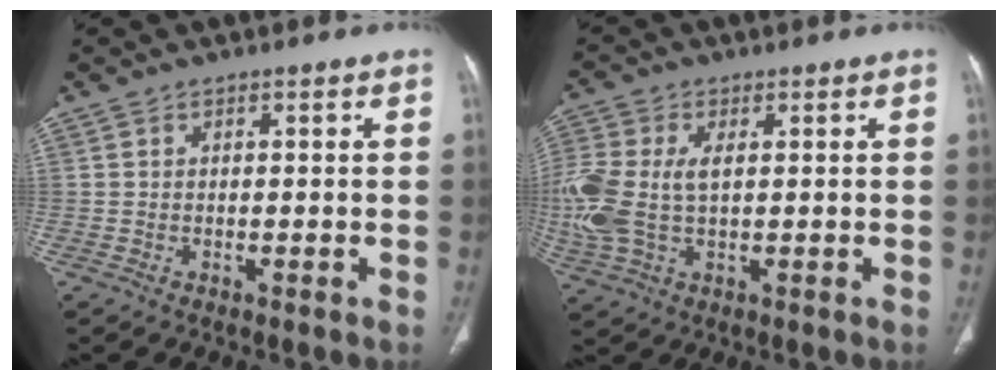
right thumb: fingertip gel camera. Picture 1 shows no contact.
{"total": 13.1, "force": [0.7, 7.7, 10.5], "torque": [-0.280, 0.008, 0.018]}